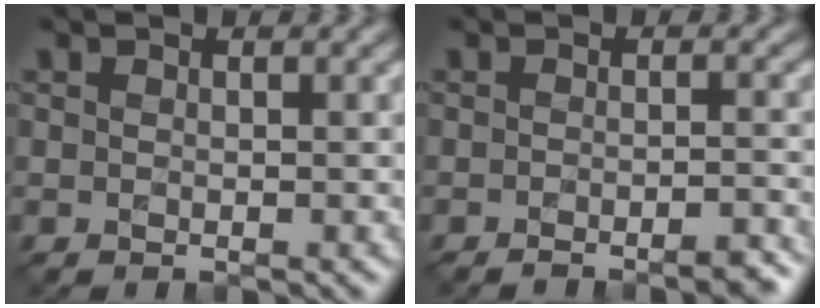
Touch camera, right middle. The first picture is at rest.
{"total": 3.2, "force": [-2.6, 0.6, 1.8], "torque": [-0.024, 0.004, -0.038]}